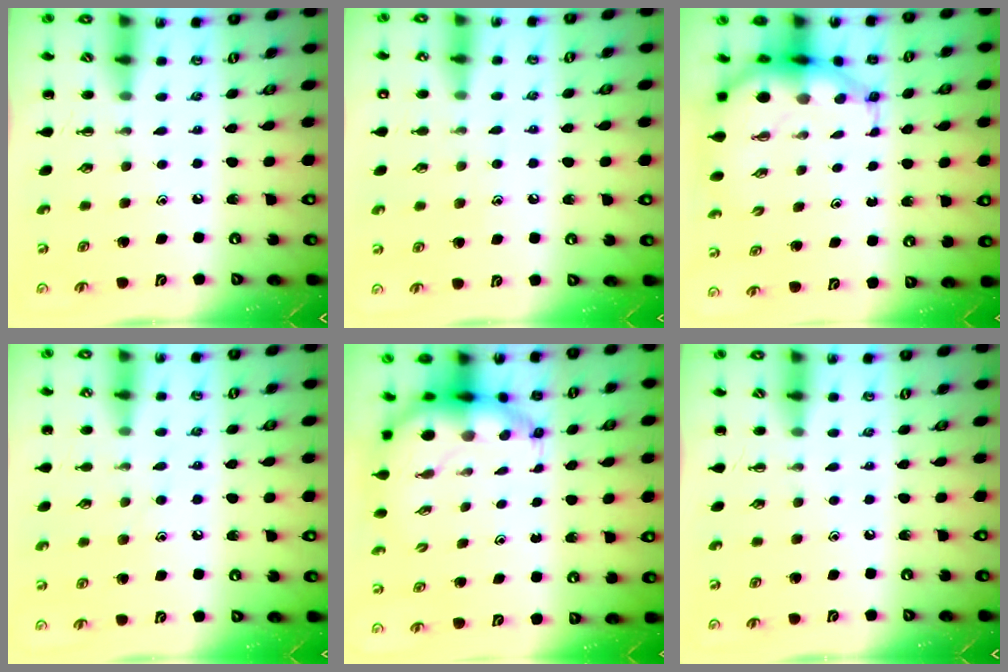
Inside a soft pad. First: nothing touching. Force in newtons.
{"total": 6.5, "press": 6.4, "slide": 1.4}
{"total": 8.4, "press": 8.1, "slide": 2.4}
{"total": 6.1, "press": 6.0, "slide": 1.2}
{"total": 6.9, "press": 6.7, "slide": 1.7}
{"total": 0.0}